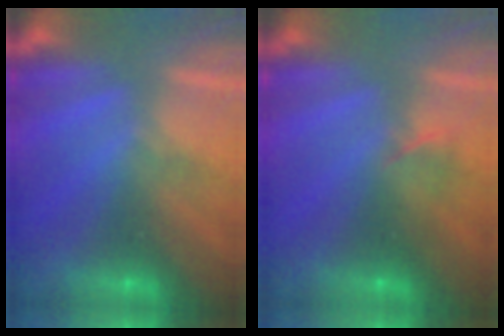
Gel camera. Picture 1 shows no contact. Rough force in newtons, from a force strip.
{"total": 2.2}